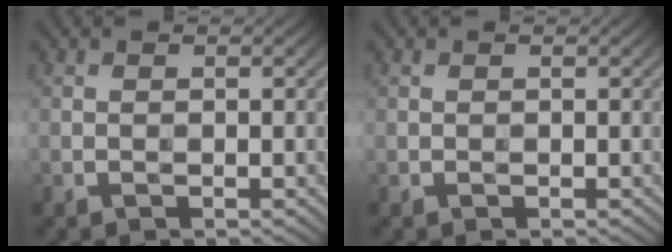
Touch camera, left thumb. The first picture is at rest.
{"total": 0.0}